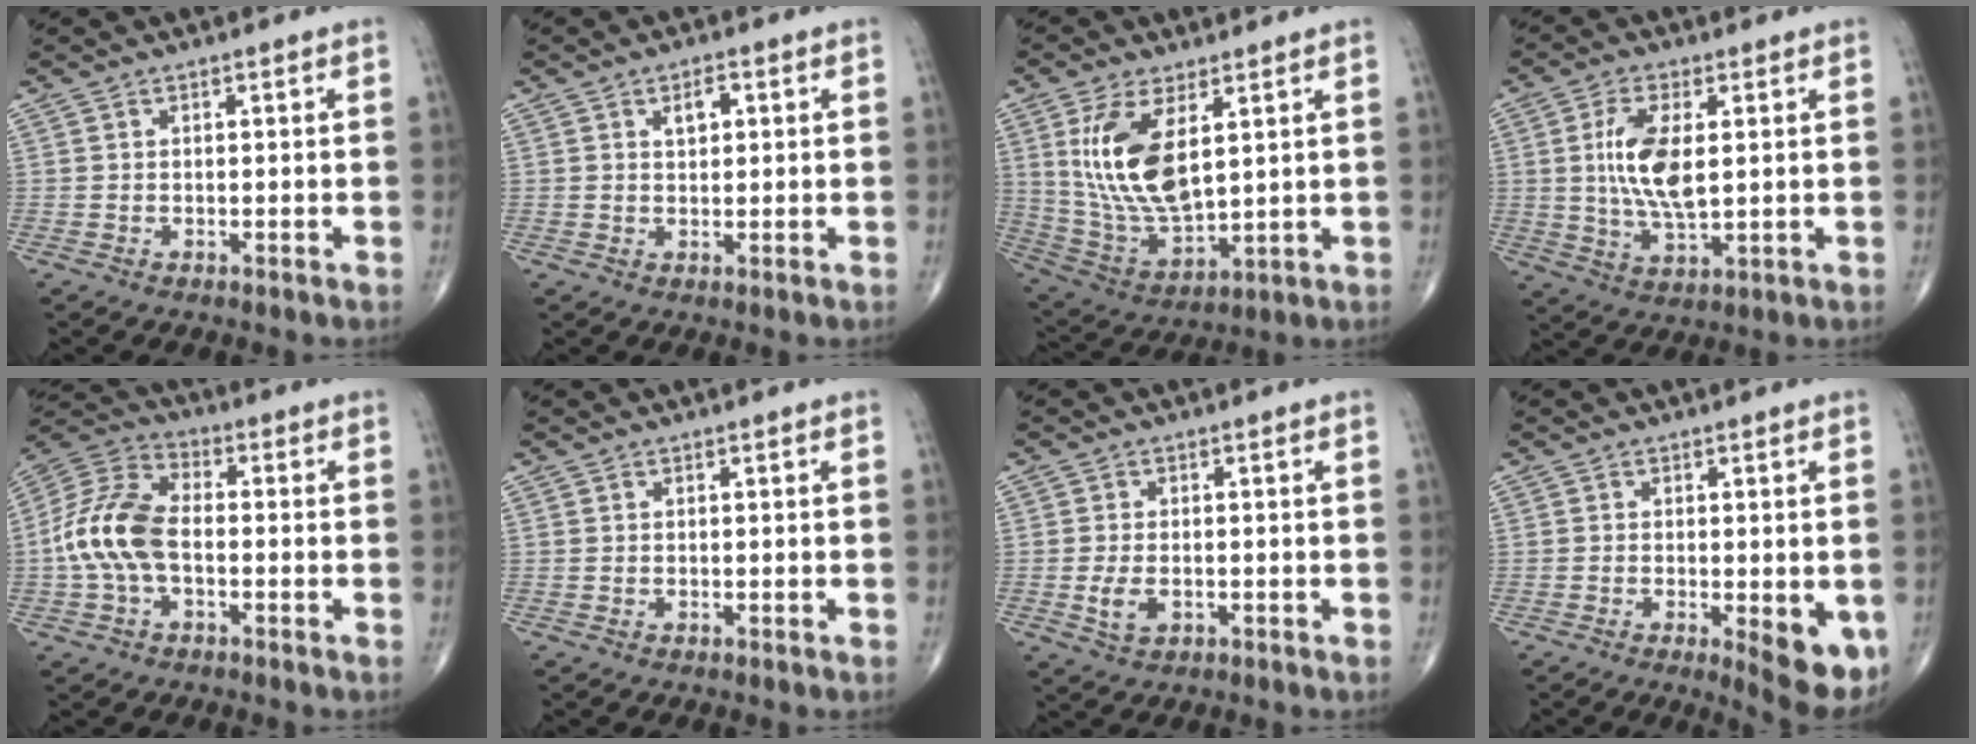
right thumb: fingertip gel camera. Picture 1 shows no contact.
{"total": 3.0, "force": [1.0, 1.7, 2.3], "torque": [-0.030, 0.001, 0.015]}
{"total": 15.3, "force": [4.4, 7.1, 12.8], "torque": [-0.250, -0.023, 0.103]}
{"total": 10.7, "force": [1.4, 4.7, 9.5], "torque": [-0.186, -0.012, 0.031]}
{"total": 12.8, "force": [-1.7, 7.4, 10.3], "torque": [-0.219, 0.036, -0.041]}
{"total": 0.0}
{"total": 3.6, "force": [-0.8, 2.1, 2.8], "torque": [-0.054, -0.002, -0.010]}
{"total": 8.1, "force": [-2.3, 2.7, 7.3], "torque": [-0.085, -0.015, -0.027]}